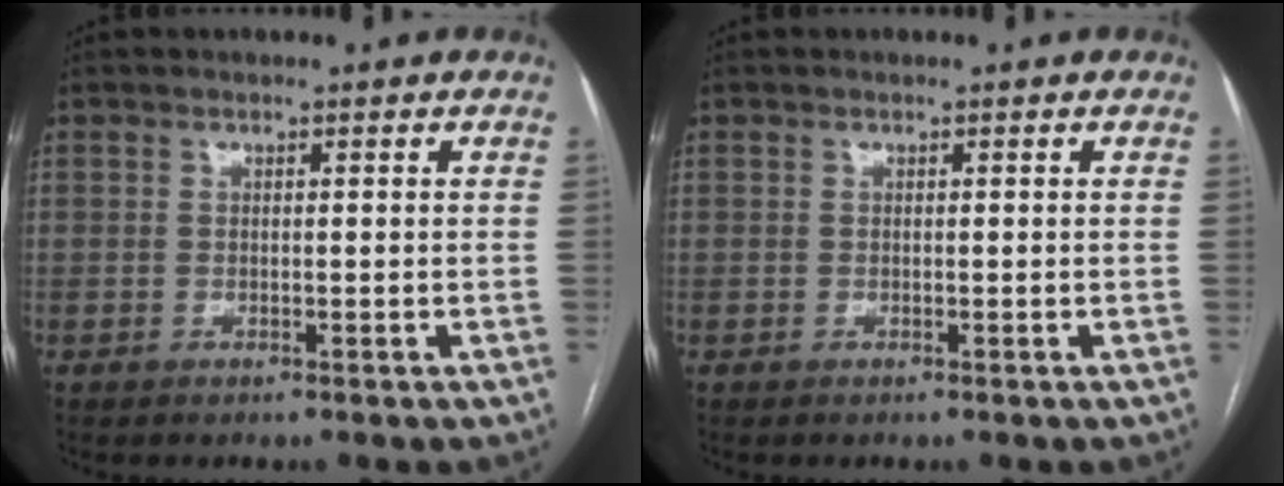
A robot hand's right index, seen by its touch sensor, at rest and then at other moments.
{"total": 0.0}